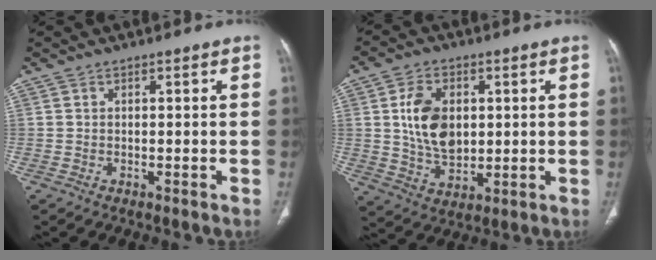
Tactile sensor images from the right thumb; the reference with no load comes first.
{"total": 11.4, "force": [1.8, 7.6, 8.3], "torque": [-0.133, -0.011, 0.042]}